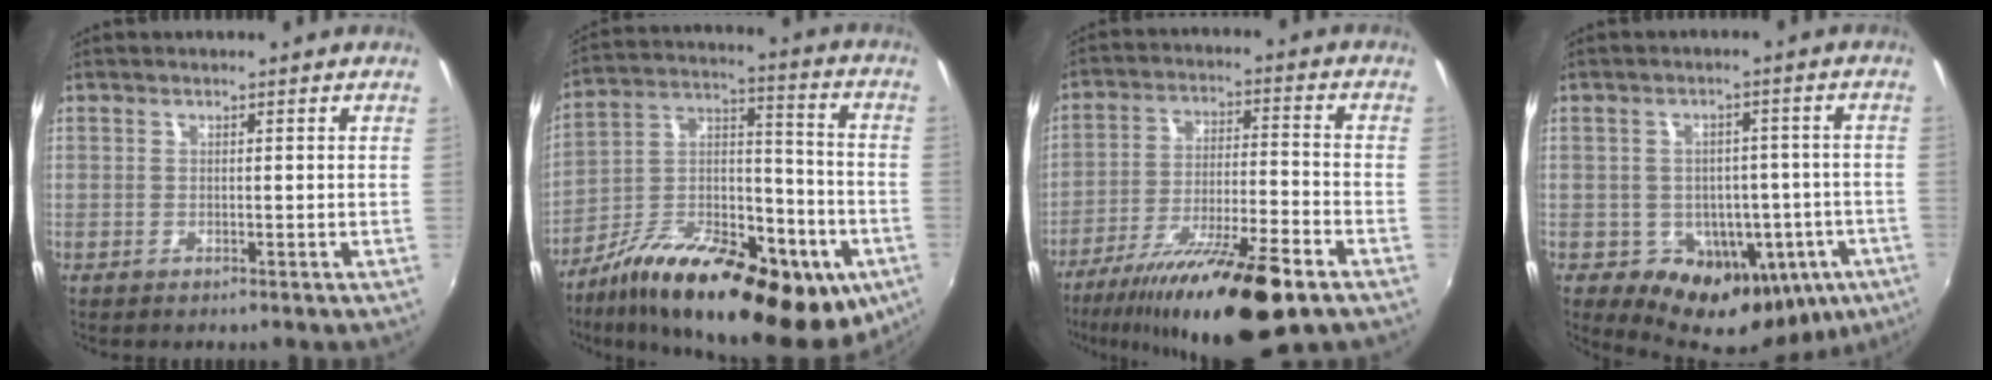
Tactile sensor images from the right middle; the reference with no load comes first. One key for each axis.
{"total": 30.0, "fx": -15.8, "fy": 13.2, "fz": 21.9, "tx": -0.346, "ty": -0.005, "tz": -0.239}
{"total": 19.9, "fx": -14.1, "fy": 3.0, "fz": 13.8, "tx": -0.249, "ty": -0.029, "tz": -0.230}
{"total": 14.6, "fx": -5.8, "fy": 11.5, "fz": 6.8, "tx": -0.122, "ty": 0.011, "tz": -0.053}